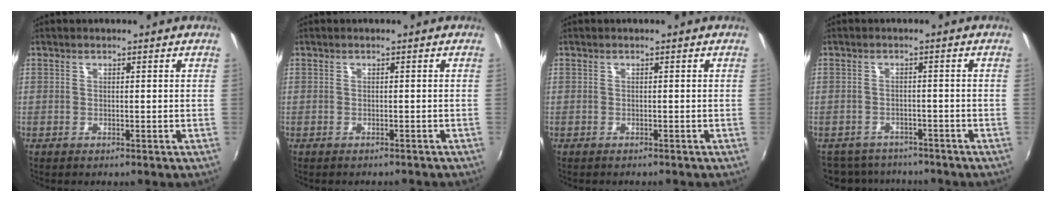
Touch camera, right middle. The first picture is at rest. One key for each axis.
{"total": 1.6, "fx": -1.5, "fy": 0.4, "fz": 0.5, "tx": -0.013, "ty": -0.007, "tz": -0.018}
{"total": 0.6, "fx": -0.6, "fy": 0.0, "fz": 0.2, "tx": -0.003, "ty": -0.001, "tz": -0.008}
{"total": 9.4, "fx": -8.3, "fy": 3.8, "fz": 2.3, "tx": -0.065, "ty": -0.001, "tz": -0.120}